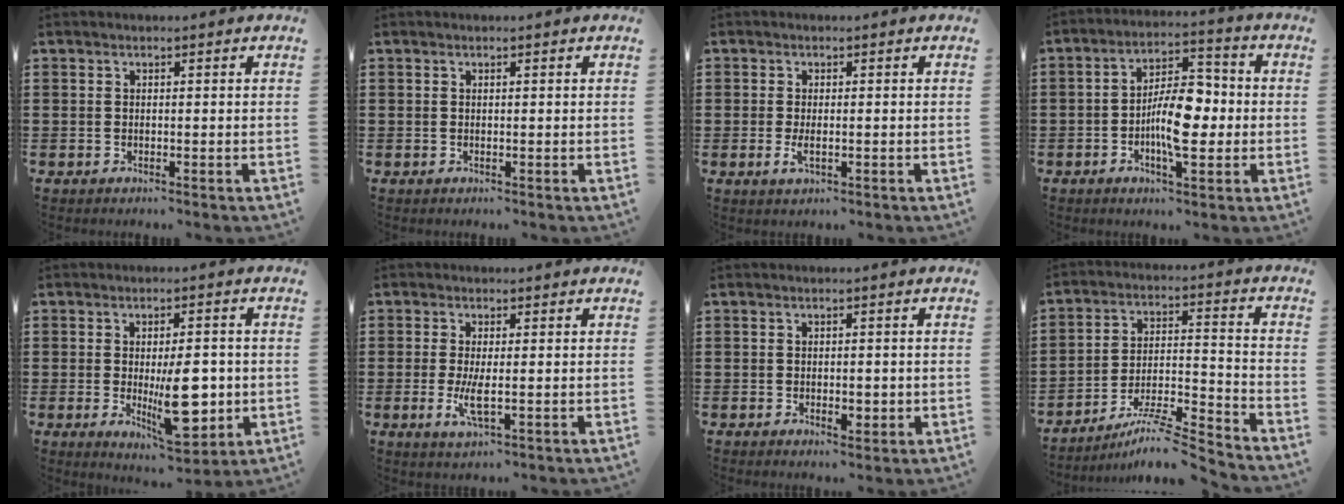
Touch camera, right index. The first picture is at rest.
{"total": 0.0}
{"total": 1.6, "force": [-0.3, 0.6, 1.4], "torque": [-0.035, -0.006, -0.007]}
{"total": 9.0, "force": [-1.4, 4.0, 7.9], "torque": [-0.131, 0.006, -0.029]}
{"total": 10.4, "force": [-1.2, 4.3, 9.4], "torque": [-0.138, -0.017, -0.018]}
{"total": 4.0, "force": [-0.6, 0.9, 3.8], "torque": [-0.080, -0.009, -0.015]}
{"total": 2.0, "force": [-0.4, 1.1, 1.7], "torque": [-0.031, 0.003, -0.006]}
{"total": 8.0, "force": [-7.1, 0.1, 3.8], "torque": [-0.066, -0.001, -0.138]}